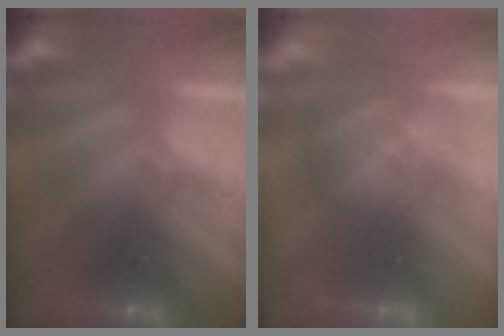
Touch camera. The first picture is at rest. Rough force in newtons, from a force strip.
{"total": 3.2}